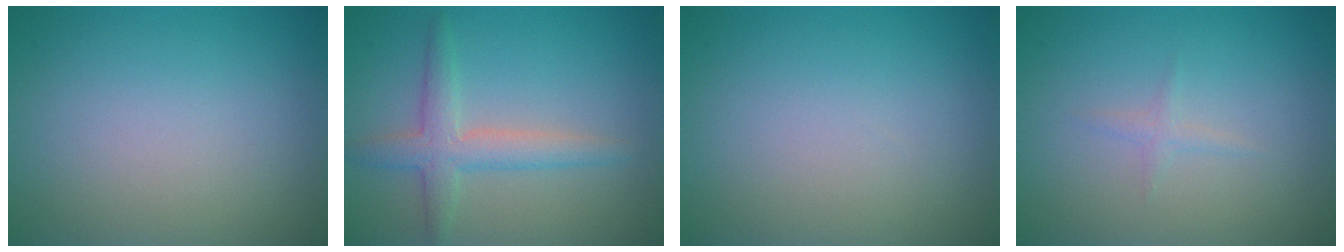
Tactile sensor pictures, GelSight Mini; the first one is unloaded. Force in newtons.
{"total": 3.3, "press": 3.3, "slide": 0.2}
{"total": 0.0}
{"total": 0.8, "press": 0.8, "slide": 0.1}